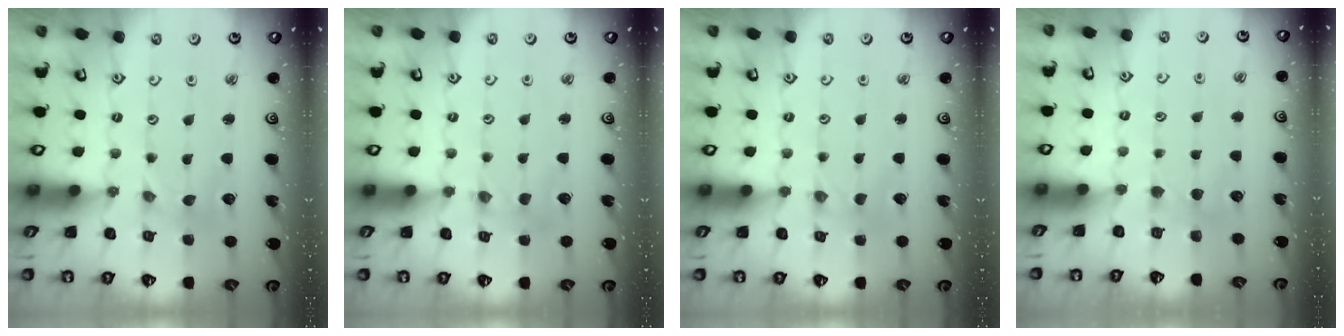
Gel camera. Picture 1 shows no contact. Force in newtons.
{"total": 2.5, "press": 2.5, "slide": 0.3}
{"total": 0.0}
{"total": 2.9, "press": 2.9, "slide": 0.5}